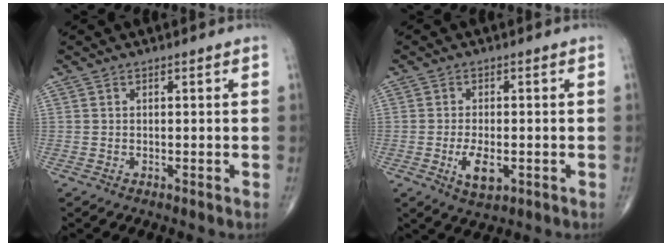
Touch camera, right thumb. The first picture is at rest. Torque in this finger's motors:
{"motor_torque": [0.10, 0.62, 0.33, 0.19, 0.06]}